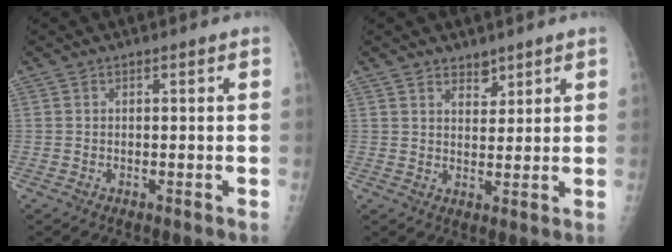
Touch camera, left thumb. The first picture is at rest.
{"total": 3.1, "force": [2.5, 1.7, 0.9], "torque": [0.002, -0.019, 0.042]}